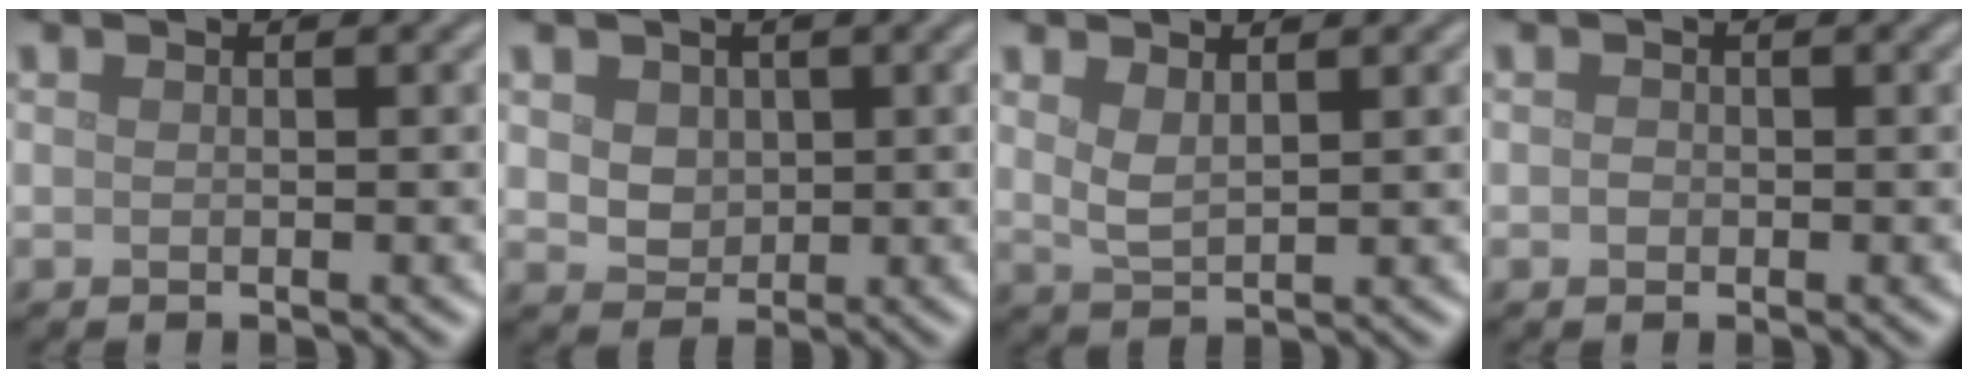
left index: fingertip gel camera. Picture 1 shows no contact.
{"total": 3.7, "force": [1.4, 2.8, 1.9], "torque": [-0.044, 0.009, 0.026]}
{"total": 1.9, "force": [1.1, 0.6, 1.4], "torque": [-0.034, -0.004, 0.026]}
{"total": 0.6, "force": [-0.1, 0.6, 0.2], "torque": [-0.003, -0.002, -0.005]}